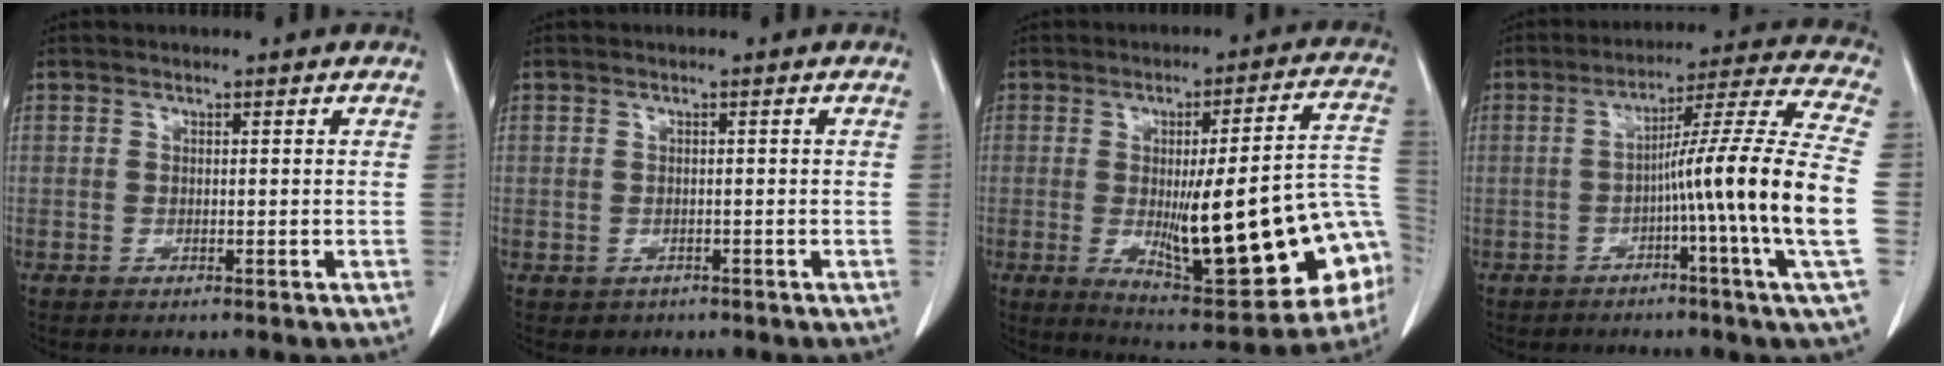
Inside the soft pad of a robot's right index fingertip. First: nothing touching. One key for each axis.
{"total": 1.6, "fx": -0.8, "fy": 1.4, "fz": 0.1, "tx": -0.002, "ty": 0.003, "tz": -0.007}
{"total": 24.7, "fx": -4.6, "fy": 4.5, "fz": 23.9, "tx": -0.266, "ty": 0.009, "tz": -0.046}
{"total": 16.6, "fx": -3.2, "fy": -2.6, "fz": 16.0, "tx": -0.236, "ty": 0.002, "tz": -0.062}